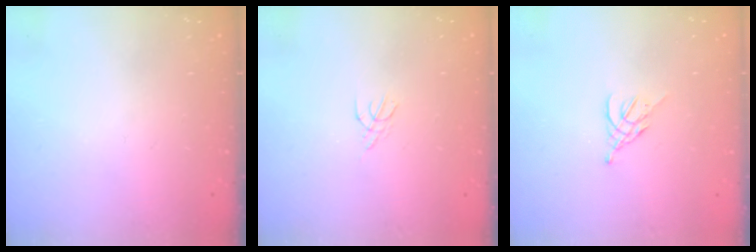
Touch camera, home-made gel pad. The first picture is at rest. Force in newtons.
{"total": 1.8, "press": 1.7, "slide": 0.5}
{"total": 4.7, "press": 4.6, "slide": 0.7}